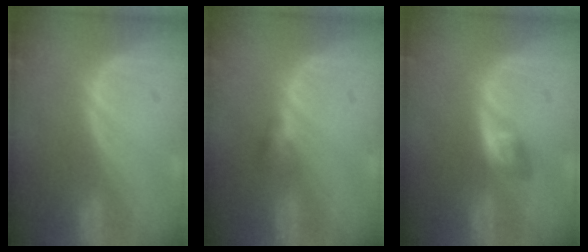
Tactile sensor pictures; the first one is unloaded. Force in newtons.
{"total": 2.5, "press": 2.5, "slide": 0.5}
{"total": 3.0, "press": 2.7, "slide": 1.3}